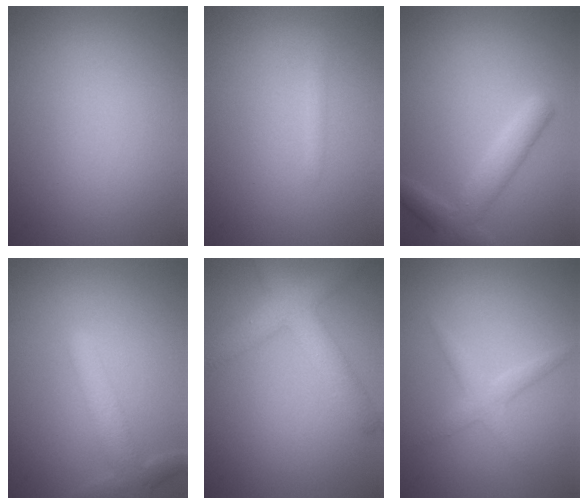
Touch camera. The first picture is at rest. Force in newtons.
{"total": 0.9, "press": 0.9, "slide": 0.1}
{"total": 3.4, "press": 3.4, "slide": 0.1}
{"total": 3.0, "press": 3.0, "slide": 0.2}
{"total": 5.5, "press": 5.5, "slide": 0.3}
{"total": 2.0, "press": 2.0, "slide": 0.1}